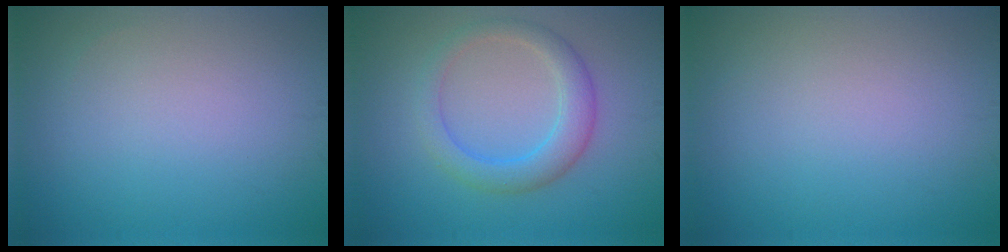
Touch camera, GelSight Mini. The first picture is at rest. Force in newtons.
{"total": 3.5, "press": 3.5, "slide": 0.1}
{"total": 0.0}